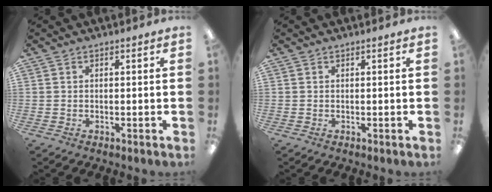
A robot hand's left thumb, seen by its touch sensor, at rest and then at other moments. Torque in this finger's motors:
{"motor_torque": [-0.02, 0.02, 0.02, 0.02, 0.00]}